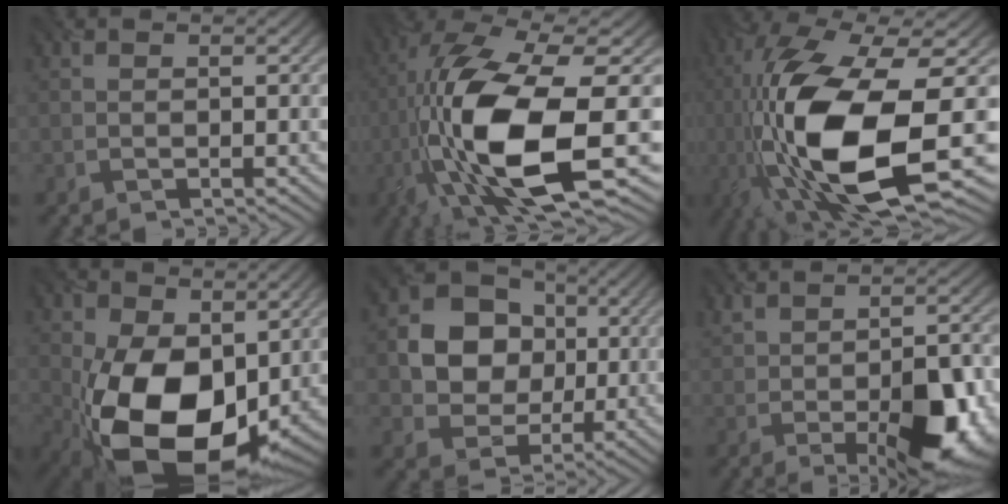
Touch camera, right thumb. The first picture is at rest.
{"total": 17.4, "force": [-3.8, 5.7, 16.0], "torque": [-0.333, -0.011, -0.049]}
{"total": 18.7, "force": [-3.6, 7.3, 16.8], "torque": [-0.363, -0.021, -0.052]}
{"total": 16.4, "force": [-2.0, 10.9, 12.0], "torque": [-0.225, -0.044, -0.024]}
{"total": 10.4, "force": [0.9, 9.0, 5.2], "torque": [-0.109, 0.006, 0.009]}
{"total": 11.2, "force": [-3.0, 5.5, 9.3], "torque": [-0.136, -0.015, -0.031]}